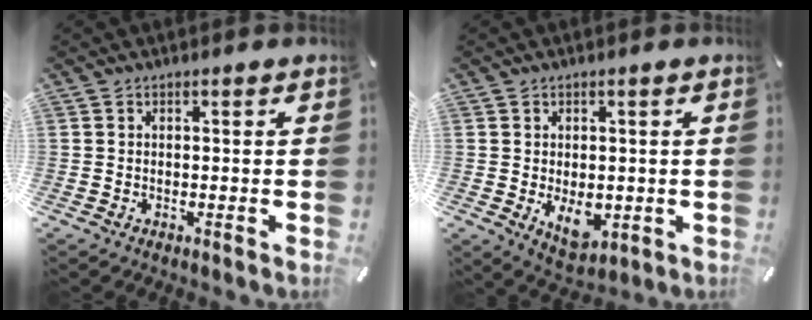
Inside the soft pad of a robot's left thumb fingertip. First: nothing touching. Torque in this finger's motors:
{"motor_torque": [-0.01, 0.92, 0.07, 0.00, 0.04]}